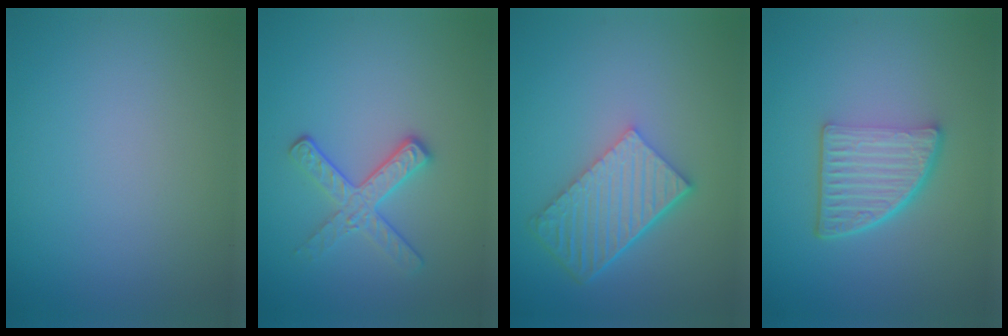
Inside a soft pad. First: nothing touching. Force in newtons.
{"total": 2.9, "press": 2.6, "slide": 1.3}
{"total": 6.2, "press": 4.4, "slide": 4.3}
{"total": 5.6, "press": 3.8, "slide": 4.1}